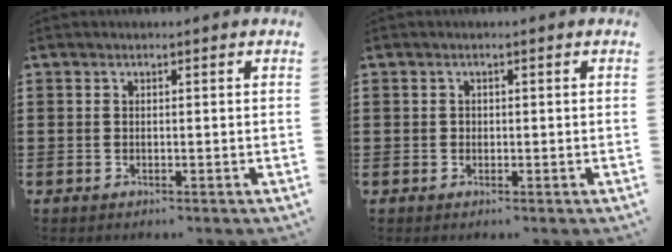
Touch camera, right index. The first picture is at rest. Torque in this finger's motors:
{"motor_torque": [0.08, 0.06, 0.06, 0.01]}